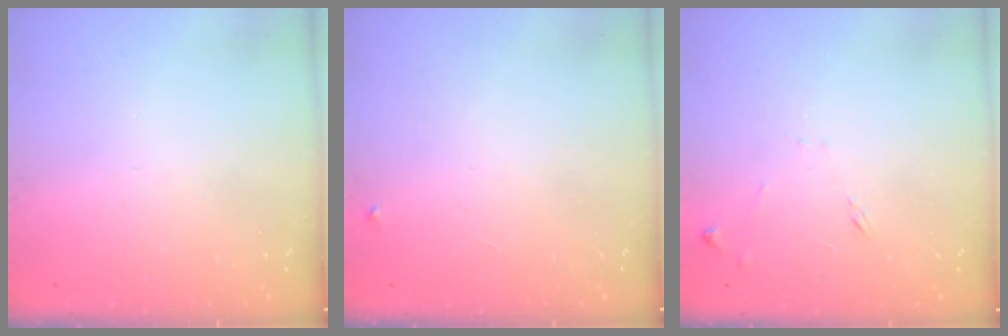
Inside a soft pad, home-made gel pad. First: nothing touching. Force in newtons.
{"total": 2.7, "press": 2.7, "slide": 0.2}
{"total": 6.7, "press": 6.7, "slide": 0.6}